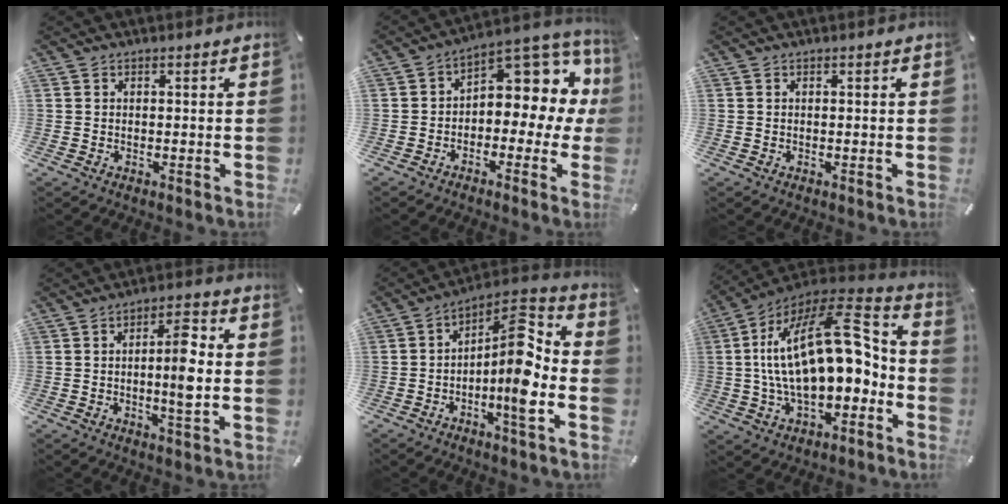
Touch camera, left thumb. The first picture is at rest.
{"total": 9.9, "force": [3.8, 6.0, 6.8], "torque": [-0.090, -0.038, 0.063]}
{"total": 0.0}
{"total": 8.6, "force": [0.0, 2.2, 8.3], "torque": [-0.129, -0.002, -0.008]}
{"total": 13.1, "force": [-3.5, 3.9, 12.0], "torque": [-0.179, -0.007, -0.068]}
{"total": 24.5, "force": [2.4, 13.0, 20.7], "torque": [-0.362, -0.012, 0.045]}